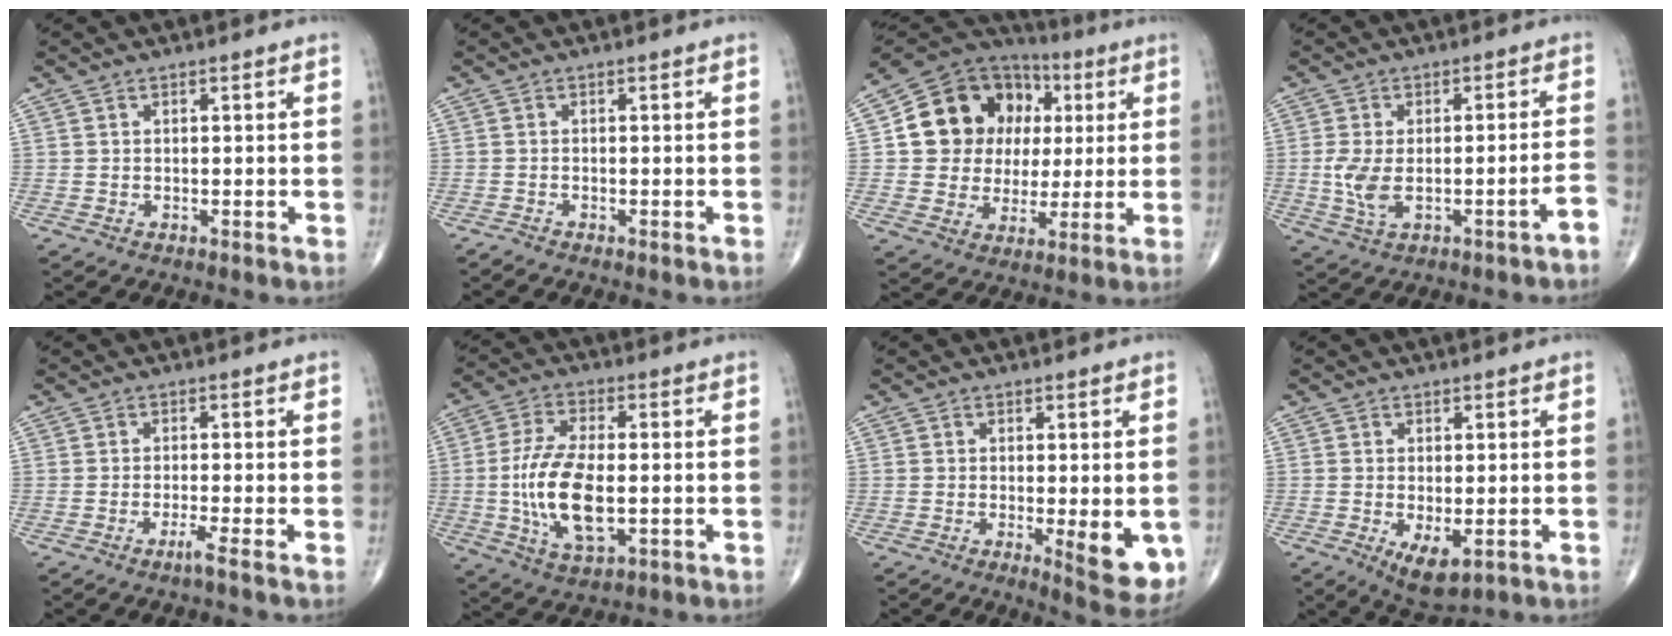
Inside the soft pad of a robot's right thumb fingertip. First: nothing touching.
{"total": 0.6, "force": [-0.6, 0.1, -0.1], "torque": [-0.005, -0.003, -0.016]}
{"total": 18.2, "force": [3.8, 15.4, 8.8], "torque": [-0.104, 0.028, 0.071]}
{"total": 8.0, "force": [-2.5, 2.6, 7.1], "torque": [-0.135, 0.032, -0.029]}
{"total": 1.7, "force": [-1.2, -0.5, 1.2], "torque": [-0.032, -0.003, -0.027]}
{"total": 13.7, "force": [-1.4, 6.4, 12.0], "torque": [-0.238, -0.001, -0.023]}
{"total": 8.1, "force": [-1.5, 2.8, 7.5], "torque": [-0.088, -0.019, -0.015]}
{"total": 5.5, "force": [-1.5, 2.6, 4.6], "torque": [-0.075, -0.015, -0.013]}